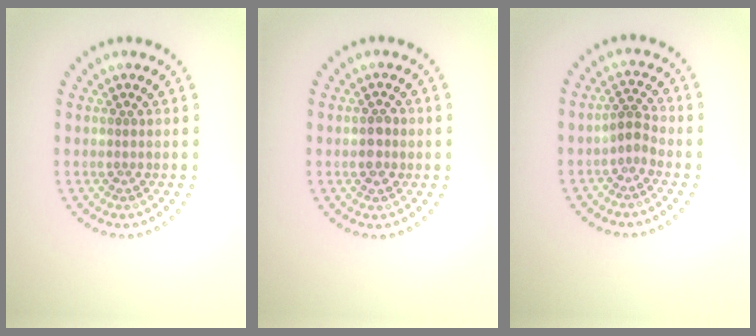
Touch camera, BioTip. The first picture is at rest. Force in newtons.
{"total": 1.7, "press": 1.7, "slide": 0.3}
{"total": 1.7, "press": 1.1, "slide": 1.2}